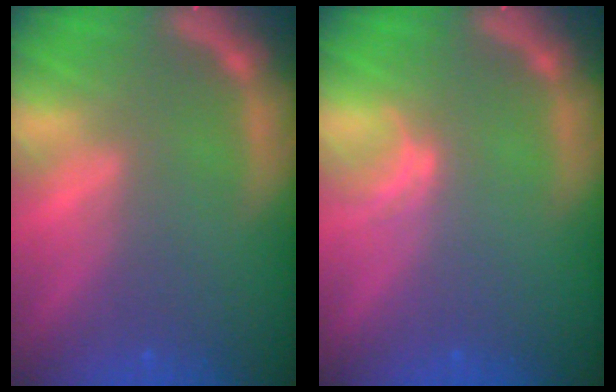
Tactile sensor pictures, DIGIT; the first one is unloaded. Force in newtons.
{"total": 1.0}